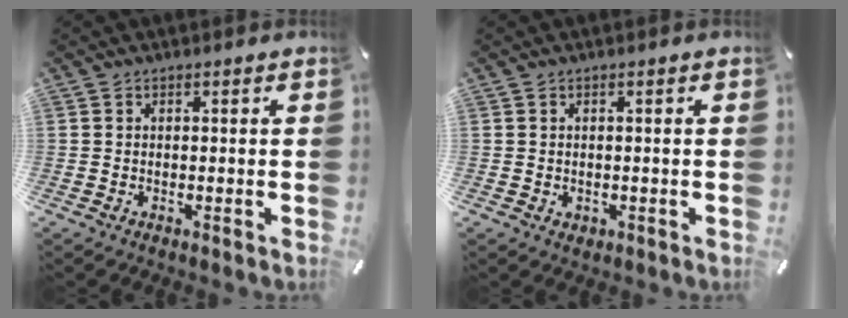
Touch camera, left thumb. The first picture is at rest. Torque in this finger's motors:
{"motor_torque": [0.19, 0.20, 0.00, 0.00, 0.00]}